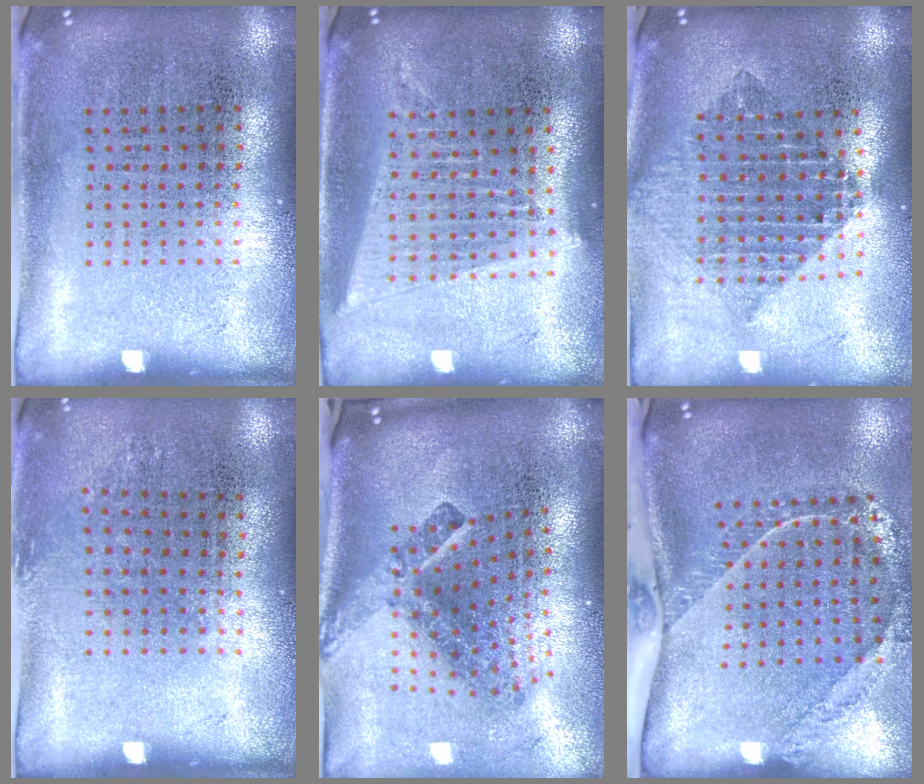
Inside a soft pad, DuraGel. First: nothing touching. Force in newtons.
{"total": 1.7, "press": 1.5, "slide": 0.8}
{"total": 2.1, "press": 1.7, "slide": 1.2}
{"total": 0.7, "press": 0.6, "slide": 0.4}
{"total": 2.9, "press": 1.8, "slide": 2.3}
{"total": 2.3, "press": 1.7, "slide": 1.5}